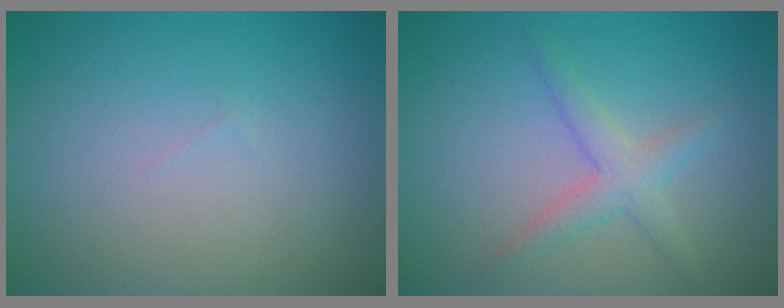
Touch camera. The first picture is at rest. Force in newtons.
{"total": 2.4, "press": 2.4, "slide": 0.0}